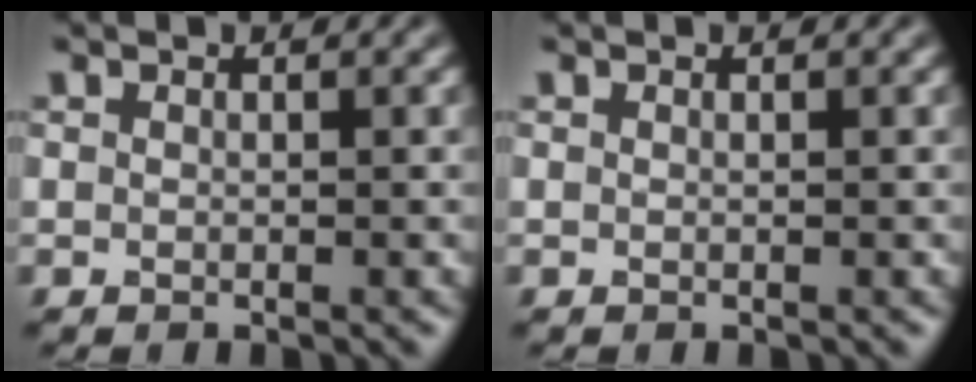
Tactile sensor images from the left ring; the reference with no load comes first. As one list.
[{"total": 0.0}]